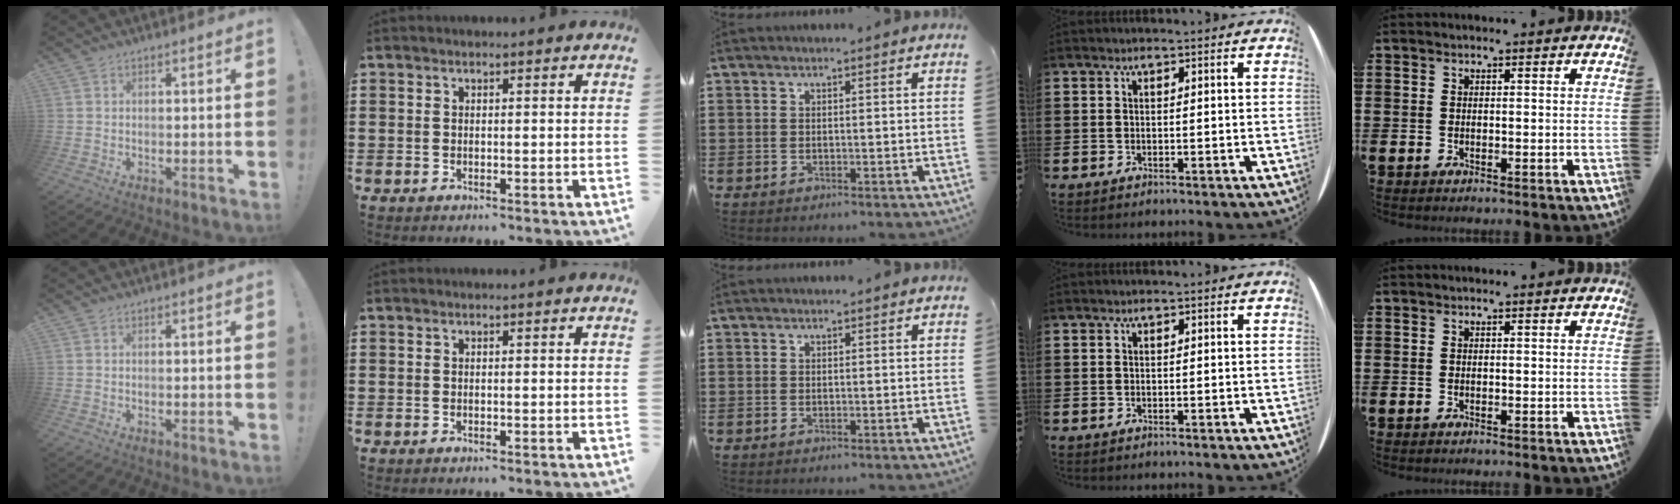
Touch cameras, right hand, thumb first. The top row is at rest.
{}